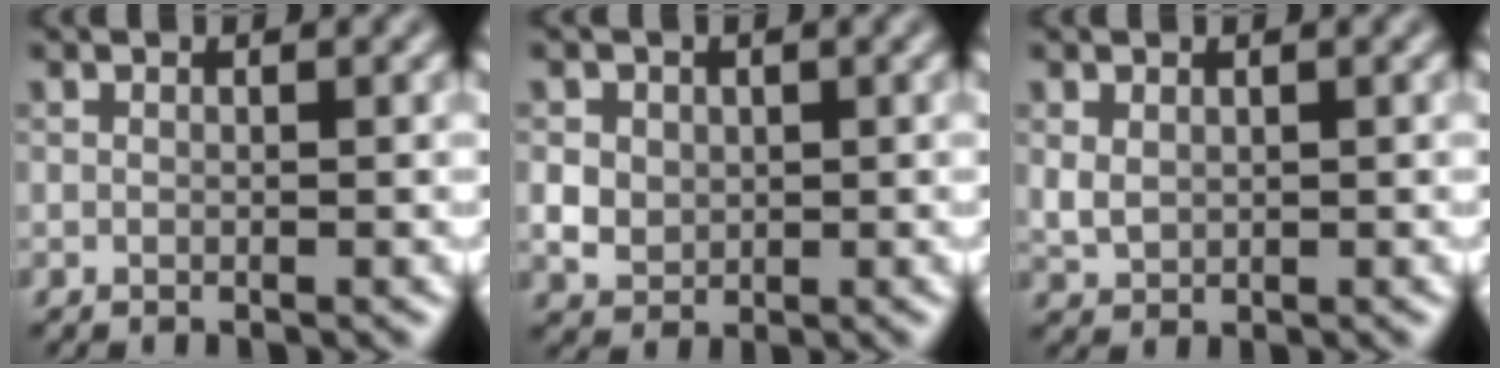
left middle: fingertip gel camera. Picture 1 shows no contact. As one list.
[{"total": 3.5, "force": [0.8, 3.0, 1.6], "torque": [-0.034, 0.009, 0.015]}, {"total": 1.6, "force": [0.4, 1.2, 1.0], "torque": [-0.025, -0.001, 0.012]}]